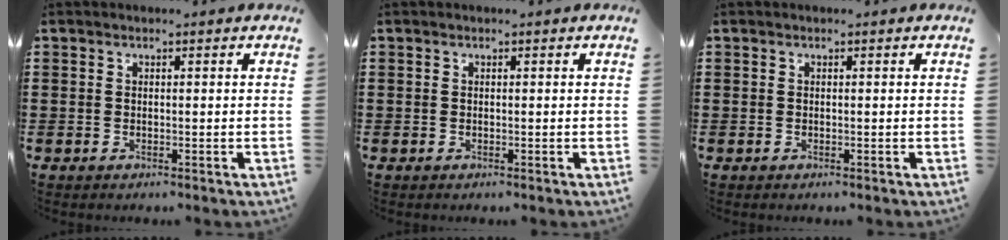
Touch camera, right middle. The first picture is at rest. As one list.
[{"total": 0.0}, {"total": 0.0}]